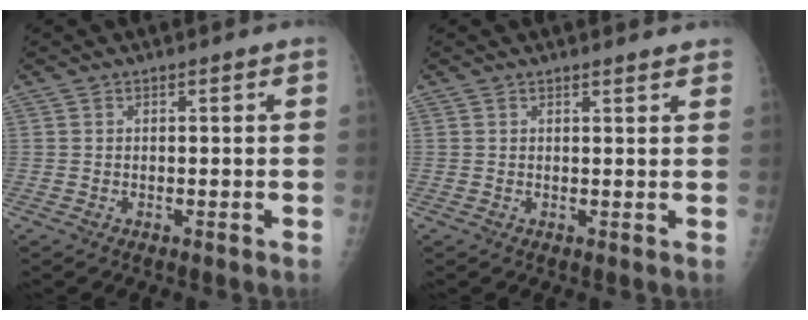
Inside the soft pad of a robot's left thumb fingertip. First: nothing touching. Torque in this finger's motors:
{"motor_torque": [-0.27, 0.14, -0.09, -0.14, 0.02]}